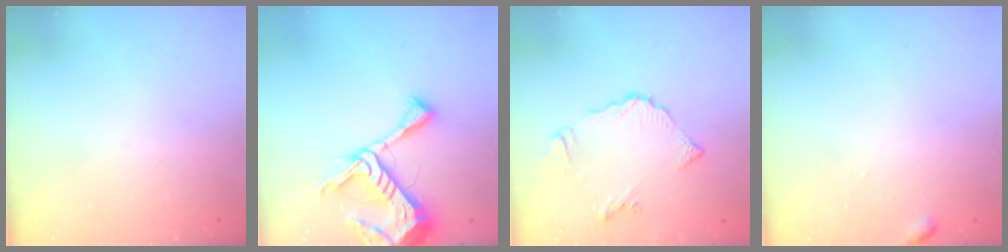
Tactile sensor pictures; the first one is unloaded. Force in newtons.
{"total": 14.1, "press": 14.0, "slide": 1.4}
{"total": 8.4, "press": 8.4, "slide": 0.9}
{"total": 2.6, "press": 2.5, "slide": 0.3}